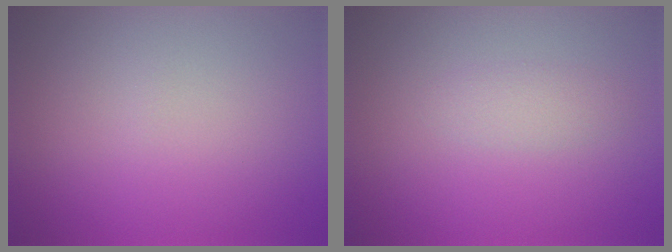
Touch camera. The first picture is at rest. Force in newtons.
{"total": 1.3, "press": 1.3, "slide": 0.0}